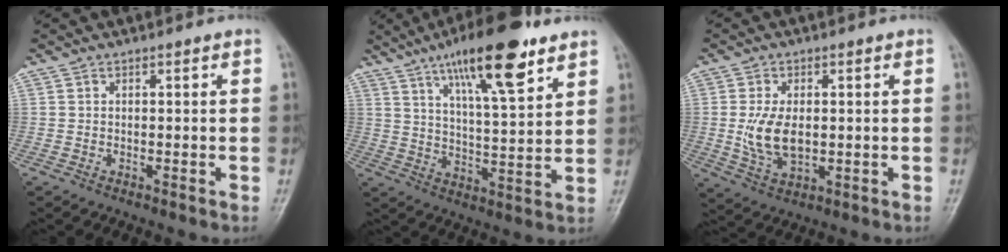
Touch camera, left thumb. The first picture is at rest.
{"total": 17.1, "force": [10.2, 4.4, 13.0], "torque": [-0.191, -0.041, 0.168]}
{"total": 8.3, "force": [0.0, 4.7, 6.8], "torque": [-0.128, -0.007, 0.009]}